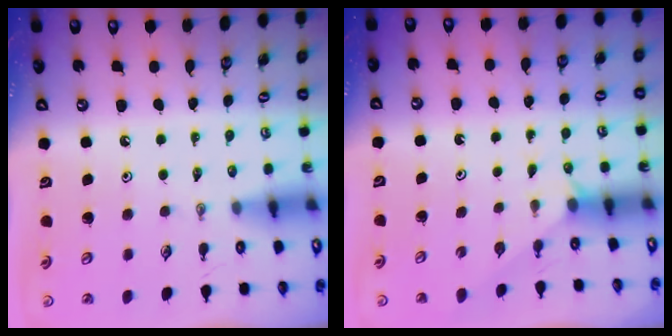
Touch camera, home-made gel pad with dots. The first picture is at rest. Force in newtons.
{"total": 3.0, "press": 2.9, "slide": 0.3}